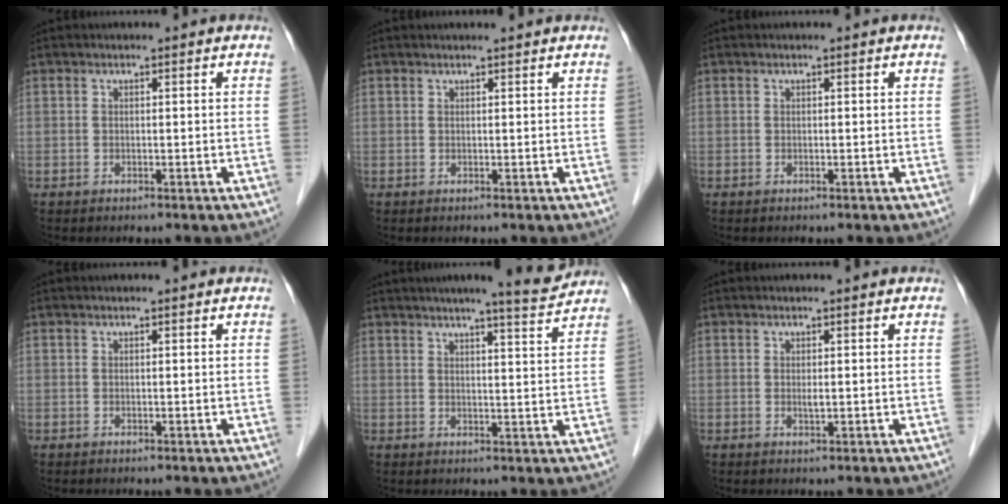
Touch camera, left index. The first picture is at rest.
{"total": 1.9, "force": [1.8, 0.0, 0.6], "torque": [-0.008, 0.009, 0.021]}
{"total": 0.0}
{"total": 0.0}
{"total": 6.7, "force": [6.1, -0.7, 2.8], "torque": [-0.047, -0.010, 0.075]}
{"total": 0.7, "force": [-0.1, 0.1, 0.7], "torque": [-0.017, -0.006, -0.001]}